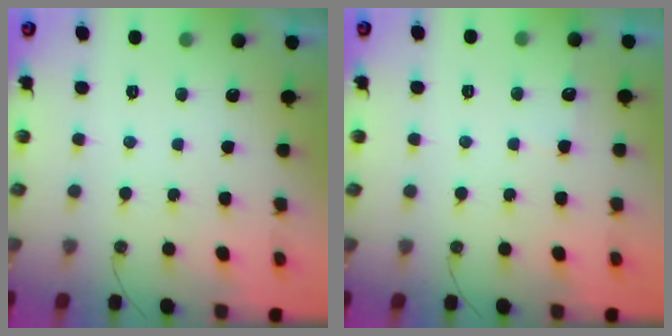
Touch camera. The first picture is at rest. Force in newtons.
{"total": 4.4, "press": 4.4, "slide": 0.4}